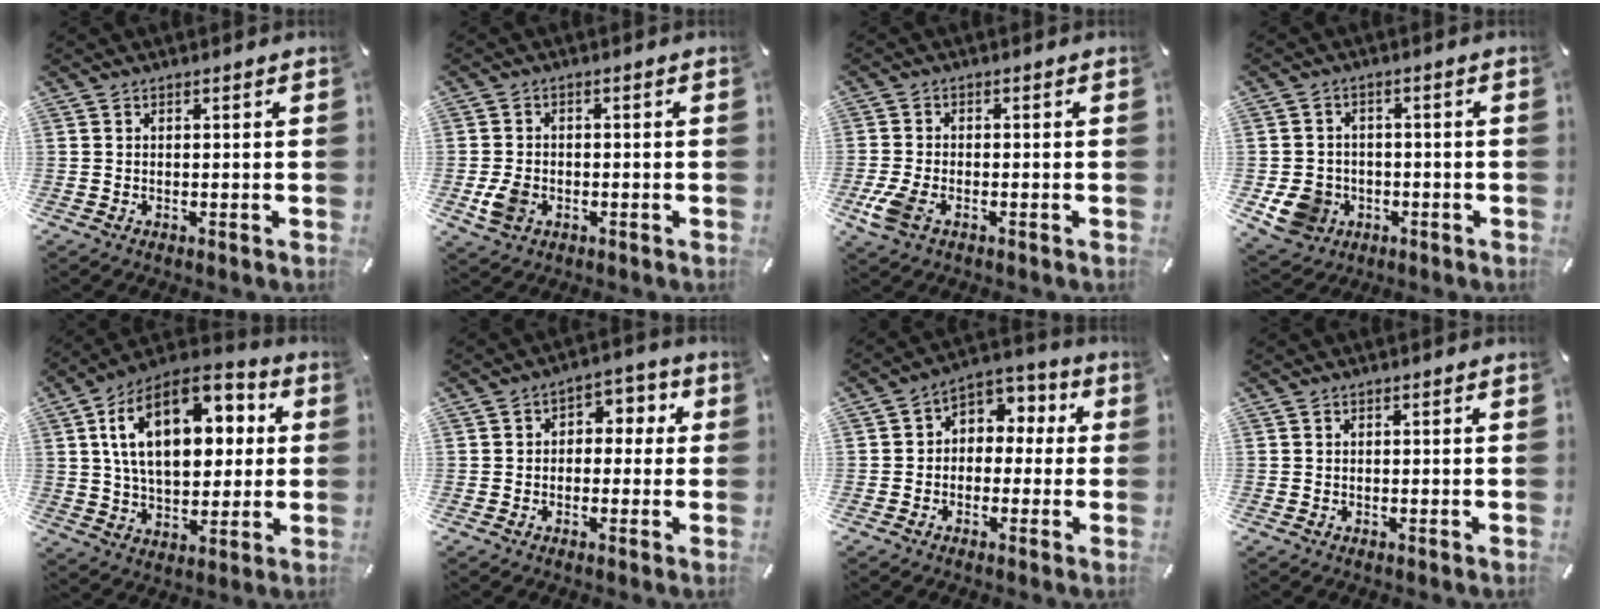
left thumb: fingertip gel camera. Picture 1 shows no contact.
{"total": 4.6, "force": [-1.3, 3.7, 2.5], "torque": [-0.052, -0.002, -0.025]}
{"total": 5.1, "force": [-2.5, 2.6, 3.7], "torque": [-0.095, -0.006, -0.048]}
{"total": 8.1, "force": [-2.3, 7.4, 2.6], "torque": [-0.073, 0.014, -0.040]}
{"total": 20.8, "force": [6.4, 12.6, 15.2], "torque": [-0.274, -0.011, 0.103]}
{"total": 4.7, "force": [-1.0, 4.0, 2.3], "torque": [-0.022, 0.015, -0.028]}
{"total": 5.8, "force": [-0.8, 5.4, 1.9], "torque": [-0.024, 0.012, -0.019]}
{"total": 0.0}